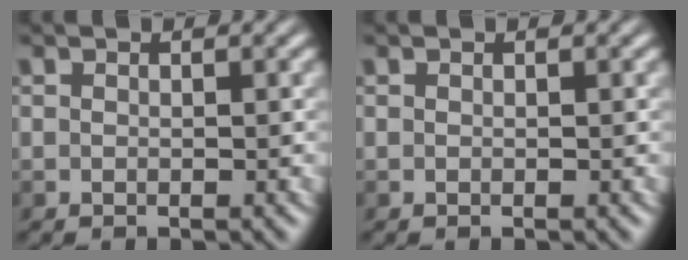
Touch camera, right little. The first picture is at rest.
{"total": 0.0}